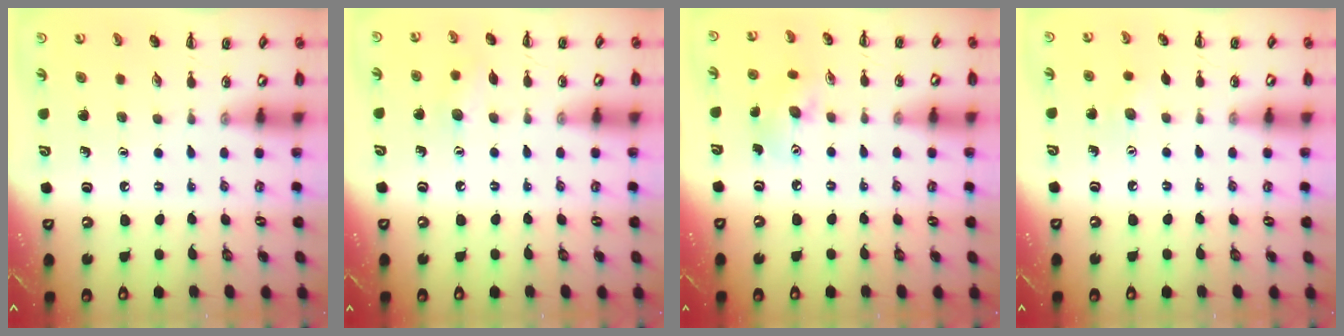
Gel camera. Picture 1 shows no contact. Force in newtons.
{"total": 6.1, "press": 6.0, "slide": 1.3}
{"total": 7.8, "press": 7.8, "slide": 0.6}
{"total": 4.7, "press": 4.6, "slide": 1.0}